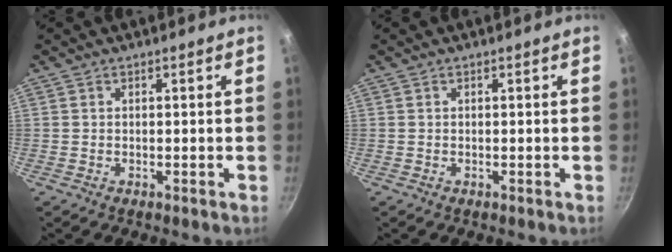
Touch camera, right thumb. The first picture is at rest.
{"total": 0.0}